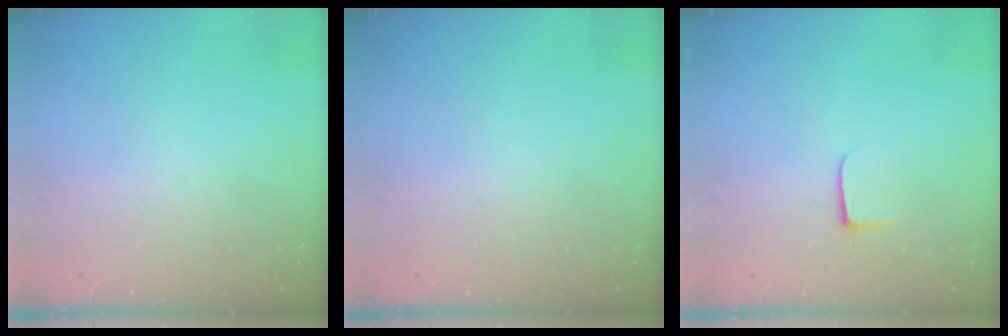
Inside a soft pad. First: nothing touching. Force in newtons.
{"total": 0.0}
{"total": 5.0, "press": 5.0, "slide": 0.5}